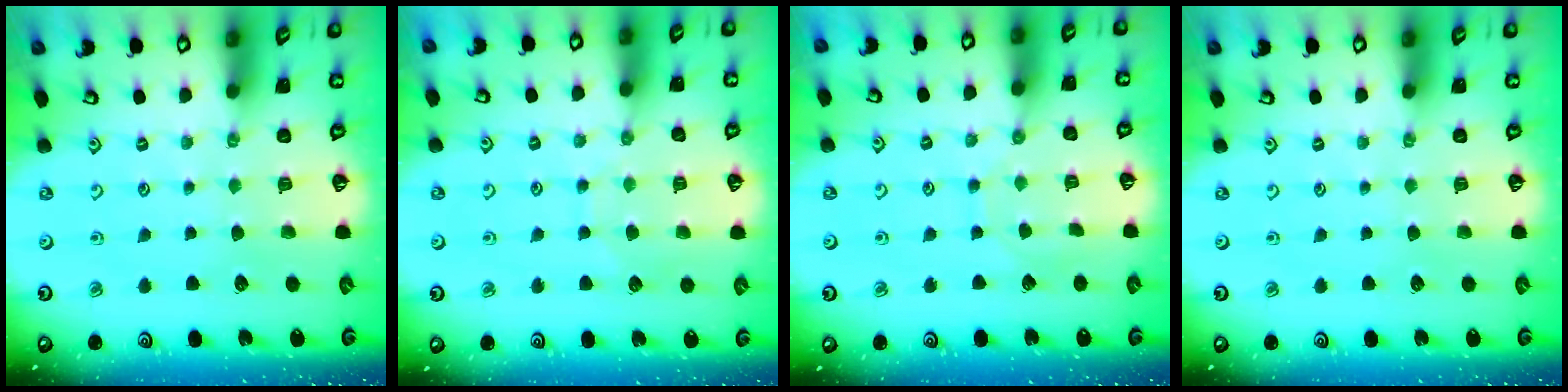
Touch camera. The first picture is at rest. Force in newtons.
{"total": 6.7, "press": 6.6, "slide": 0.6}
{"total": 5.9, "press": 5.9, "slide": 0.2}
{"total": 0.0}